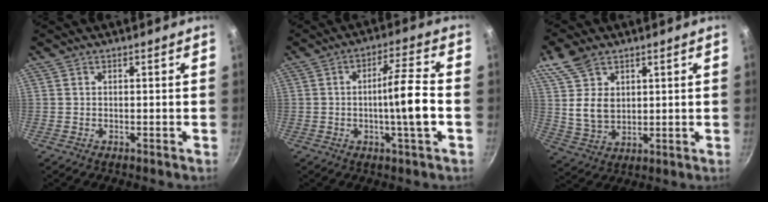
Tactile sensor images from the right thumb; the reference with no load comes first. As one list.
[{"total": 9.6, "force": [-1.8, 0.7, 9.4], "torque": [-0.155, 0.022, -0.030]}, {"total": 9.6, "force": [4.7, 6.3, 5.4], "torque": [-0.084, -0.022, 0.099]}]